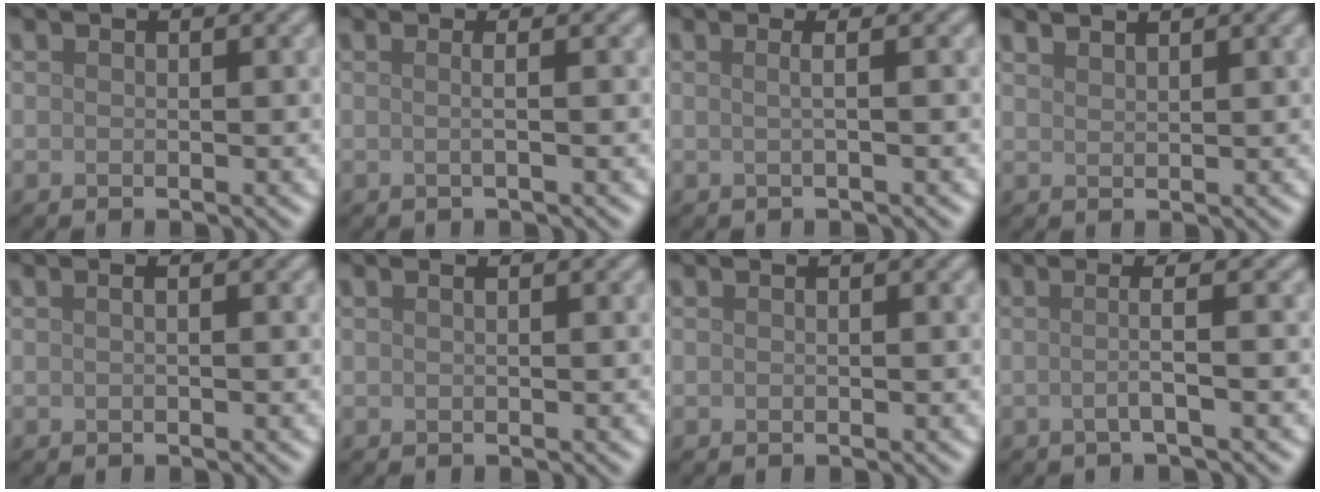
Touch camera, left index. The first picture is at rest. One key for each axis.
{"total": 1.9, "fx": 0.3, "fy": 0.8, "fz": 1.7, "tx": -0.013, "ty": -0.001, "tz": -0.021}
{"total": 2.2, "fx": 0.5, "fy": 1.0, "fz": 1.9, "tx": -0.010, "ty": 0.001, "tz": -0.022}
{"total": 1.5, "fx": 1.4, "fy": 0.2, "fz": 0.4, "tx": -0.002, "ty": 0.001, "tz": 0.021}
{"total": 0.7, "fx": 0.1, "fy": 0.3, "fz": 0.7, "tx": -0.011, "ty": 0.002, "tz": -0.003}
{"total": 0.7, "fx": 0.3, "fy": 0.3, "fz": 0.6, "tx": -0.007, "ty": 0.001, "tz": -0.001}
{"total": 0.0}
{"total": 2.6, "fx": -0.1, "fy": 0.7, "fz": 2.5, "tx": -0.037, "ty": -0.003, "tz": -0.014}